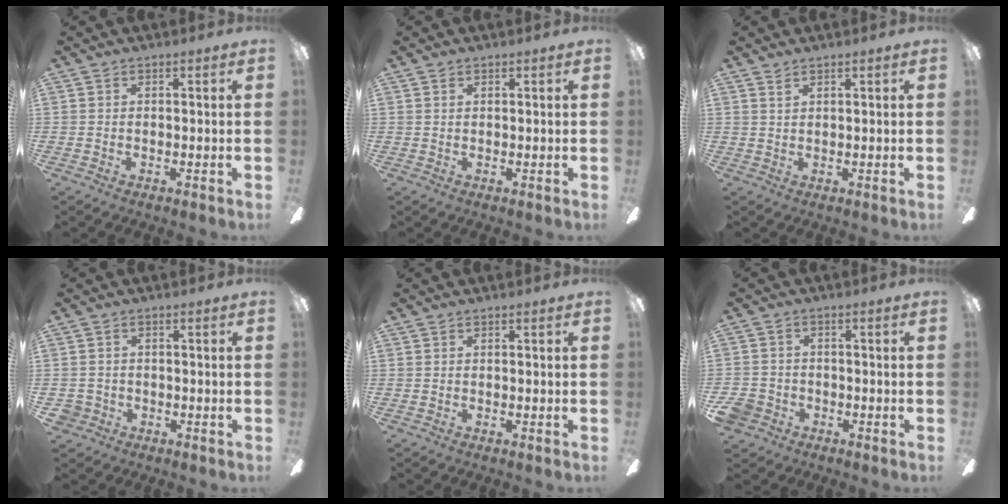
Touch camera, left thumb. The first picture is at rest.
{"total": 1.0, "force": [0.5, 0.7, 0.5], "torque": [-0.012, 0.003, 0.009]}
{"total": 1.3, "force": [1.1, 0.5, 0.5], "torque": [-0.012, 0.000, 0.020]}
{"total": 2.5, "force": [-1.1, 2.2, 0.3], "torque": [-0.013, 0.002, -0.024]}
{"total": 0.0}
{"total": 4.9, "force": [-2.6, 3.9, 1.4], "torque": [-0.049, 0.011, -0.052]}